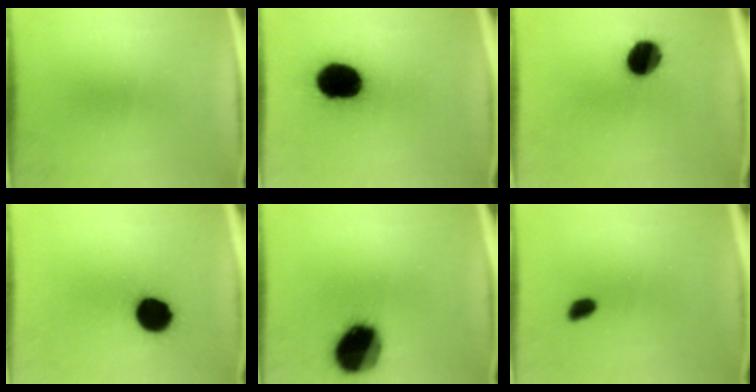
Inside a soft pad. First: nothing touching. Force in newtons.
{"total": 18.8}
{"total": 10.7}
{"total": 11.9}
{"total": 18.6}
{"total": 1.4}